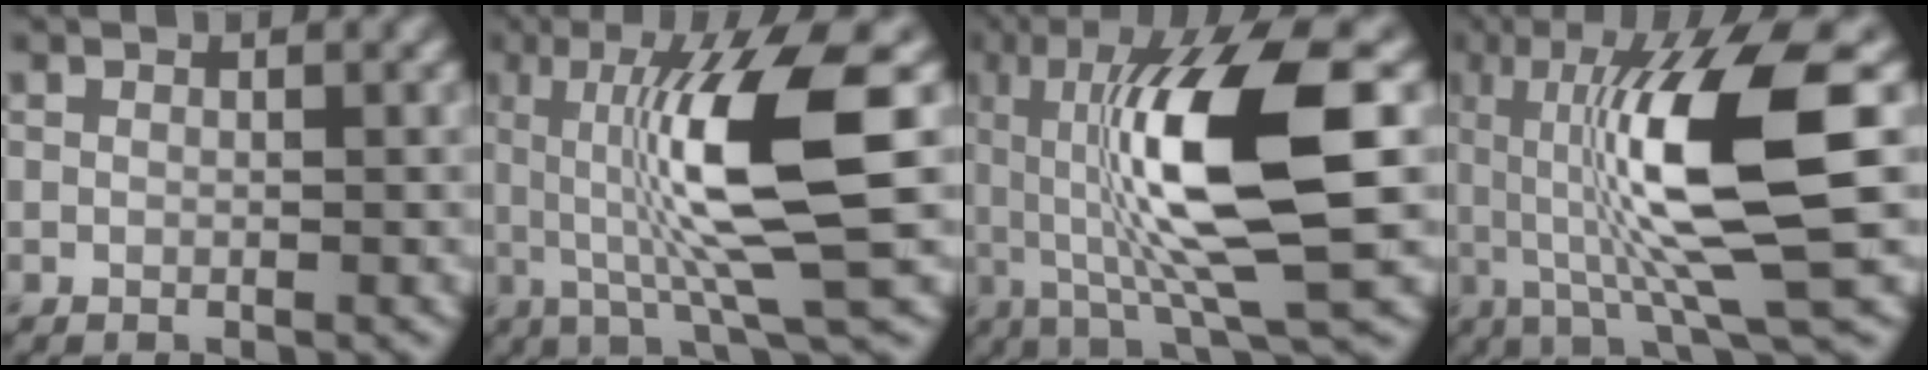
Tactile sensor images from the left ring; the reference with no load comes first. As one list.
[{"total": 10.2, "force": [1.0, 2.0, 10.0], "torque": [-0.161, -0.004, 0.024]}, {"total": 11.5, "force": [1.2, 2.8, 11.1], "torque": [-0.194, 0.002, 0.028]}, {"total": 11.4, "force": [1.0, 2.4, 11.1], "torque": [-0.188, 0.001, 0.025]}]